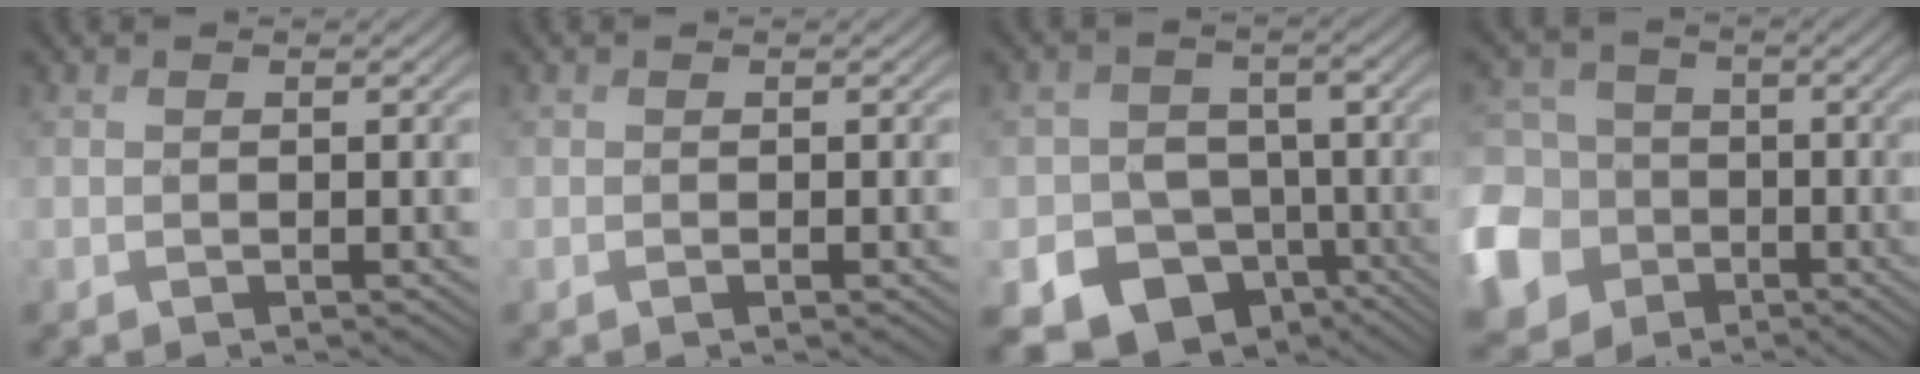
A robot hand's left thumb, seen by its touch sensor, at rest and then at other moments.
{"total": 0.6, "force": [-0.3, 0.2, 0.5], "torque": [-0.011, -0.004, -0.003]}
{"total": 12.7, "force": [-6.9, 9.8, 4.3], "torque": [-0.073, -0.045, -0.116]}
{"total": 12.9, "force": [-4.5, 11.0, 5.1], "torque": [-0.177, -0.034, -0.107]}